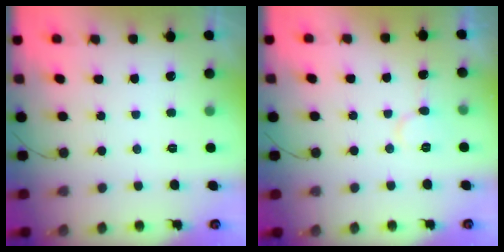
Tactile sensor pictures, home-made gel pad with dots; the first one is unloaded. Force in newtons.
{"total": 7.0, "press": 7.0, "slide": 0.3}